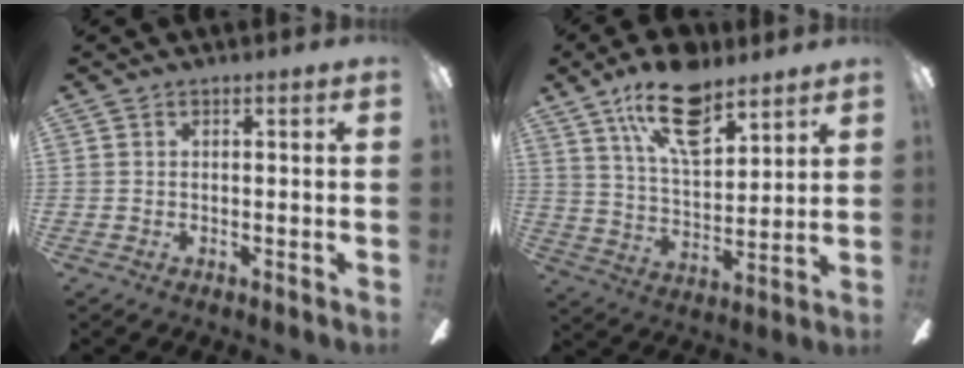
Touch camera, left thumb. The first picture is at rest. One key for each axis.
{"total": 16.7, "fx": 10.9, "fy": 7.4, "fz": 10.3, "tx": -0.173, "ty": -0.042, "tz": 0.187}